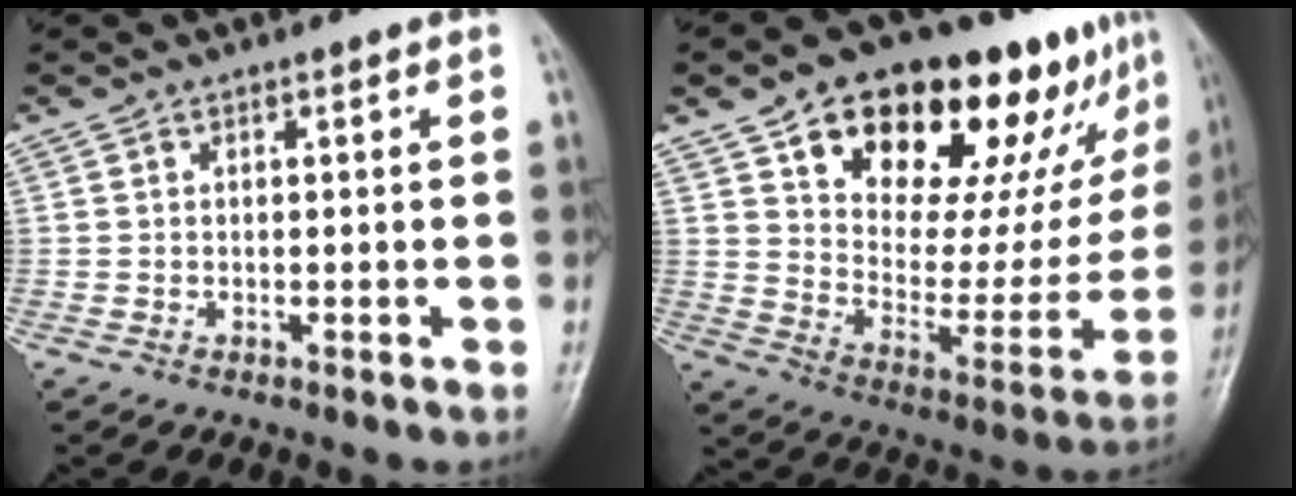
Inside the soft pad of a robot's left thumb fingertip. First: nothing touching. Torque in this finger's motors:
{"motor_torque": [0.57, 0.72, 1.22, -1.57, 0.12]}